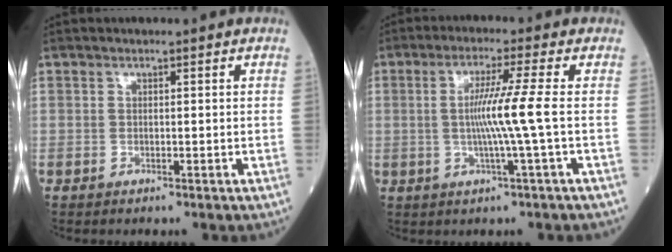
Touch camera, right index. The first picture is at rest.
{"total": 6.6, "force": [-0.3, -1.9, 6.4], "torque": [-0.123, 0.000, -0.003]}